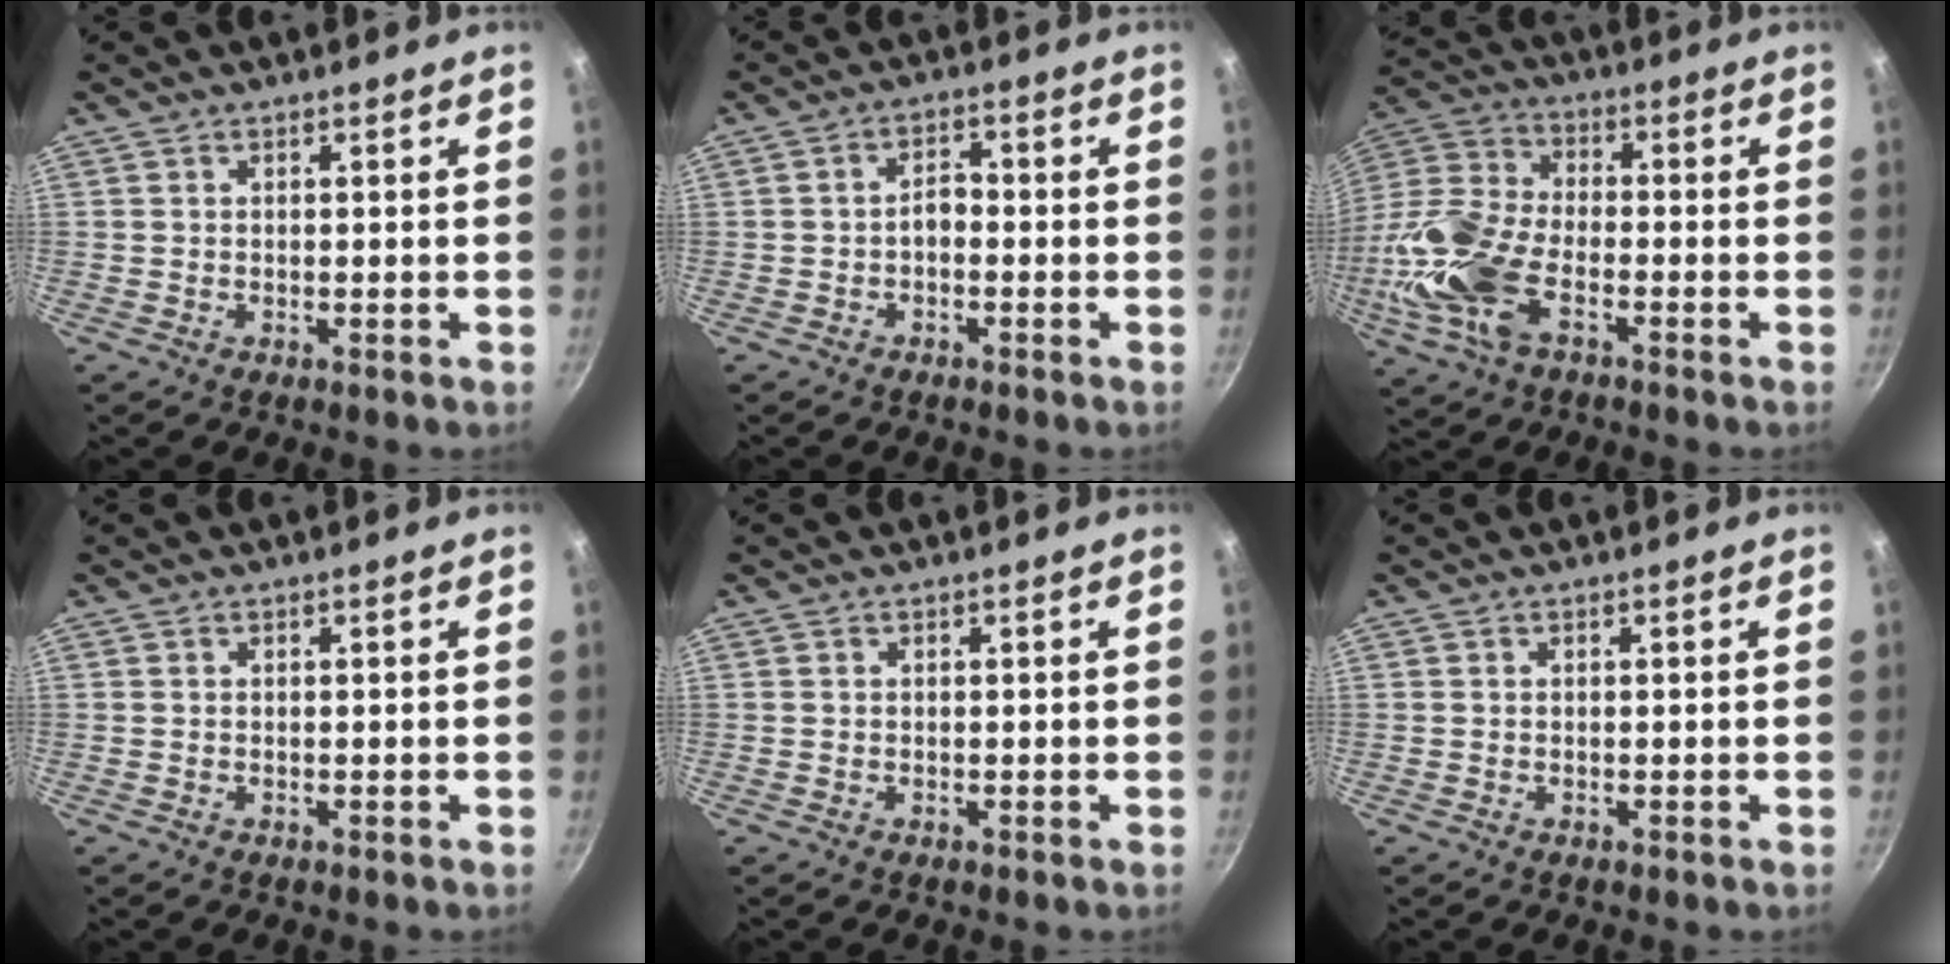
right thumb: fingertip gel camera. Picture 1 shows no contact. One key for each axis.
{"total": 2.7, "fx": -1.0, "fy": 1.6, "fz": 1.9, "tx": -0.023, "ty": 0.019, "tz": -0.021}
{"total": 16.9, "fx": -6.0, "fy": 8.8, "fz": 13.1, "tx": -0.278, "ty": 0.024, "tz": -0.135}
{"total": 0.0}
{"total": 0.0}
{"total": 0.0}